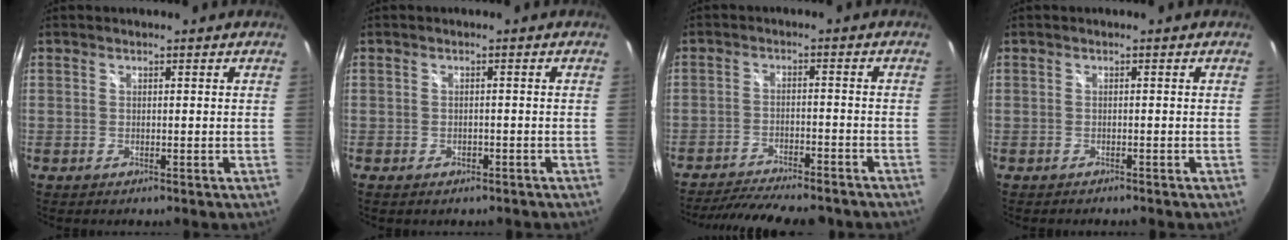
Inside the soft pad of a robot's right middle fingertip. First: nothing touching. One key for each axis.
{"total": 2.1, "fx": -1.5, "fy": 1.2, "fz": 0.9, "tx": -0.016, "ty": -0.005, "tz": -0.019}
{"total": 16.3, "fx": -14.1, "fy": 3.3, "fz": 7.5, "tx": -0.146, "ty": -0.020, "tz": -0.205}
{"total": 1.0, "fx": -1.0, "fy": 0.2, "fz": 0.2, "tx": -0.006, "ty": -0.004, "tz": -0.014}